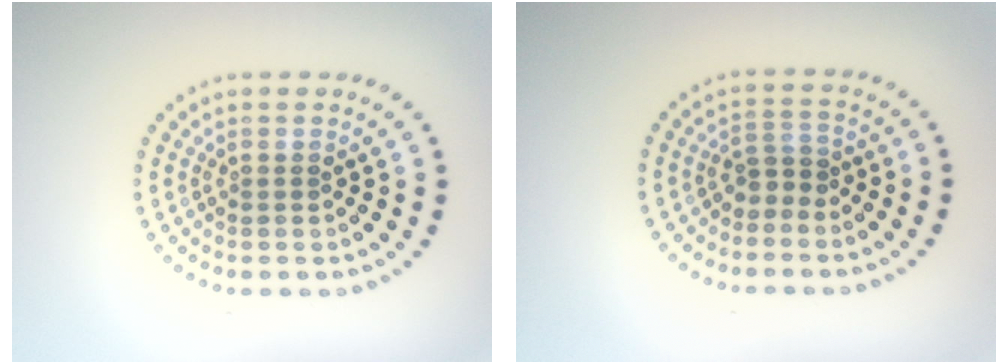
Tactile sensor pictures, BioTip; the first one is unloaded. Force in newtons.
{"total": 1.8, "press": 1.4, "slide": 1.1}